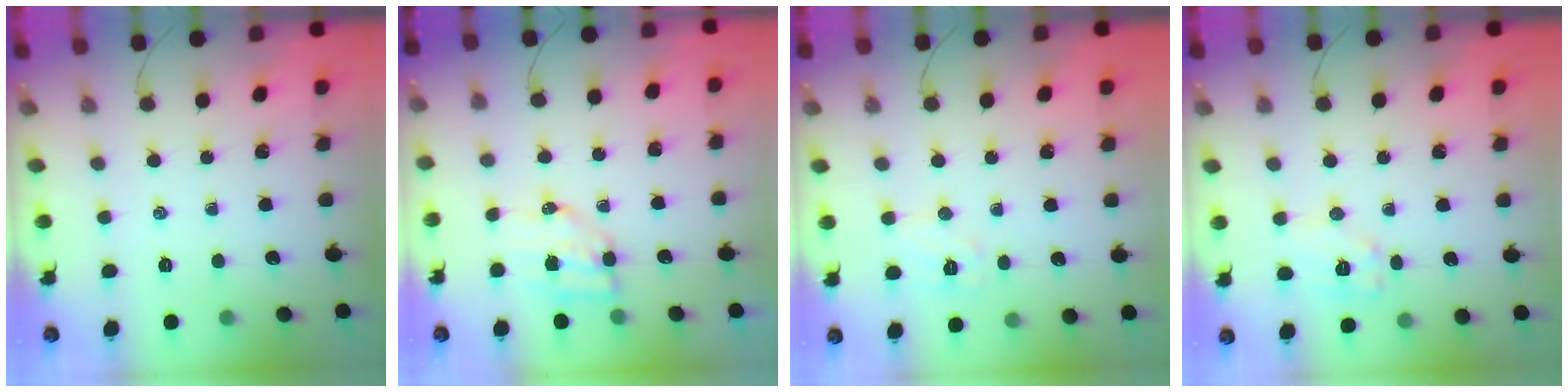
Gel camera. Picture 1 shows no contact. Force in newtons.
{"total": 6.4, "press": 6.3, "slide": 0.8}
{"total": 6.8, "press": 6.7, "slide": 0.9}
{"total": 7.7, "press": 7.7, "slide": 0.4}